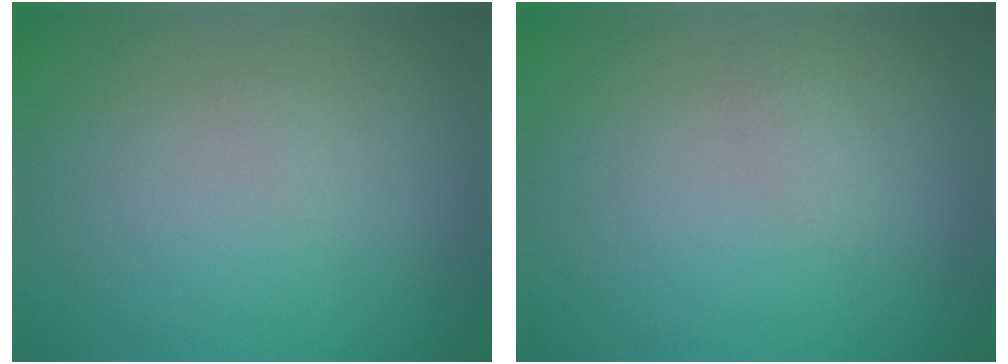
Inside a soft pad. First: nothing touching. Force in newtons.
{"total": 0.7, "press": 0.7, "slide": 0.1}